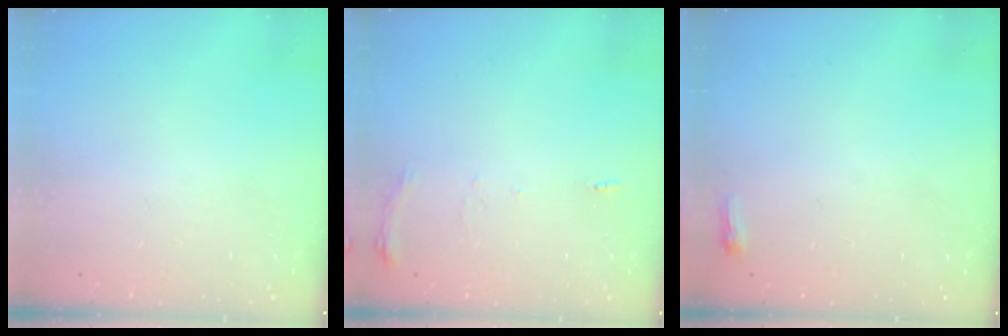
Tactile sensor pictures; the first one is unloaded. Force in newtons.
{"total": 5.7, "press": 5.7, "slide": 0.8}
{"total": 2.6, "press": 2.5, "slide": 0.6}